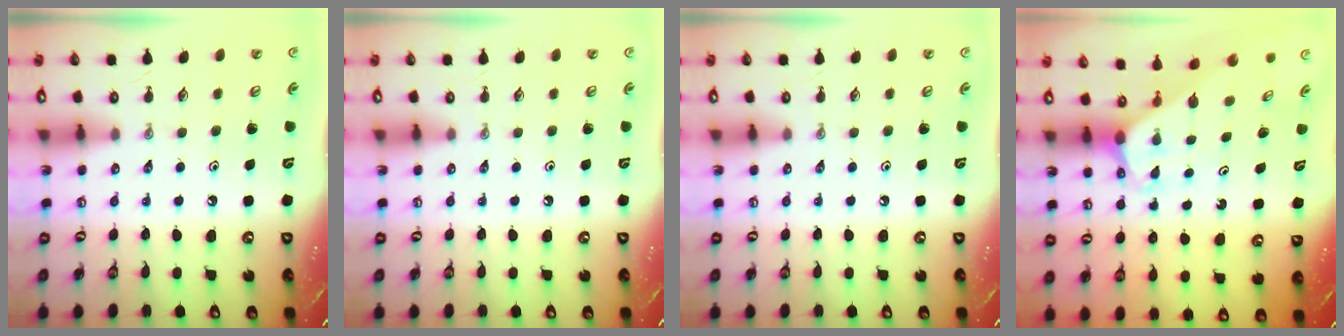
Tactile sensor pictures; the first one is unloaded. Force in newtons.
{"total": 0.0}
{"total": 0.0}
{"total": 1.8, "press": 1.8, "slide": 0.1}